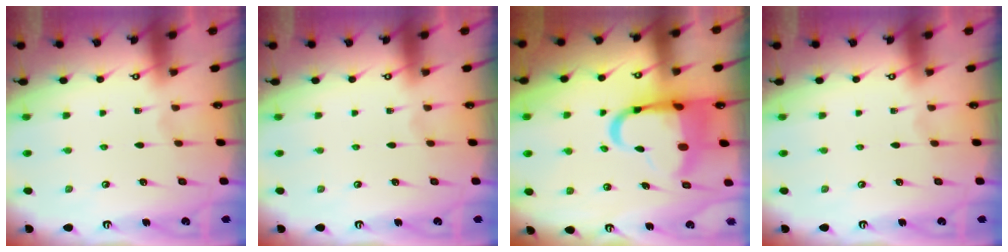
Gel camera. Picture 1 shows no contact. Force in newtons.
{"total": 0.0}
{"total": 12.1, "press": 11.9, "slide": 2.5}
{"total": 0.0}